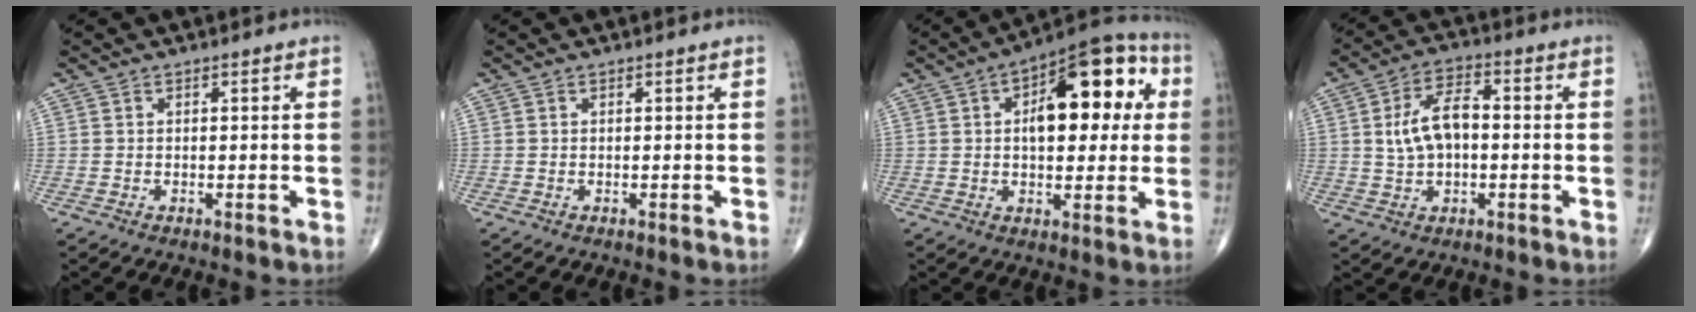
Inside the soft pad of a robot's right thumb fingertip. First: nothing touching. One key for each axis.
{"total": 0.0}
{"total": 18.7, "fx": 3.9, "fy": 9.0, "fz": 15.9, "tx": -0.182, "ty": 0.024, "tz": 0.048}
{"total": 7.7, "fx": 0.2, "fy": 4.2, "fz": 6.4, "tx": -0.115, "ty": 0.017, "tz": -0.001}